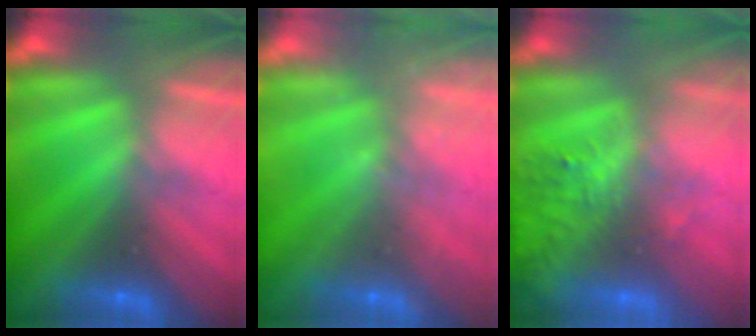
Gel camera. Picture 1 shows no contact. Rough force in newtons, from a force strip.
{"total": 2.4}
{"total": 7.5}